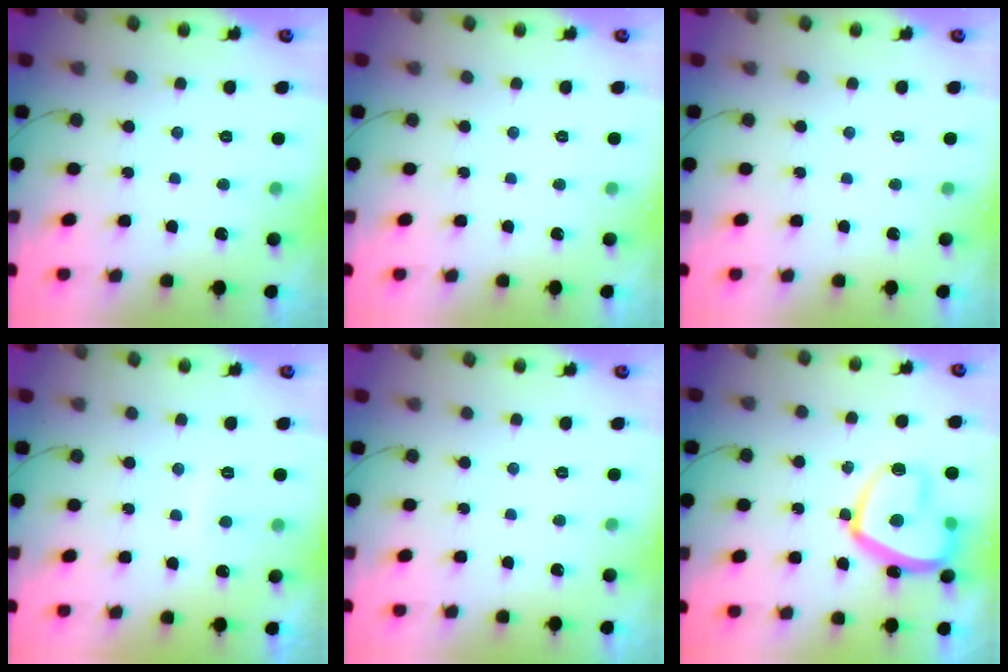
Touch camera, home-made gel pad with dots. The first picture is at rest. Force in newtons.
{"total": 0.0}
{"total": 0.0}
{"total": 2.1, "press": 2.0, "slide": 0.6}
{"total": 0.0}
{"total": 17.1, "press": 17.1, "slide": 1.4}